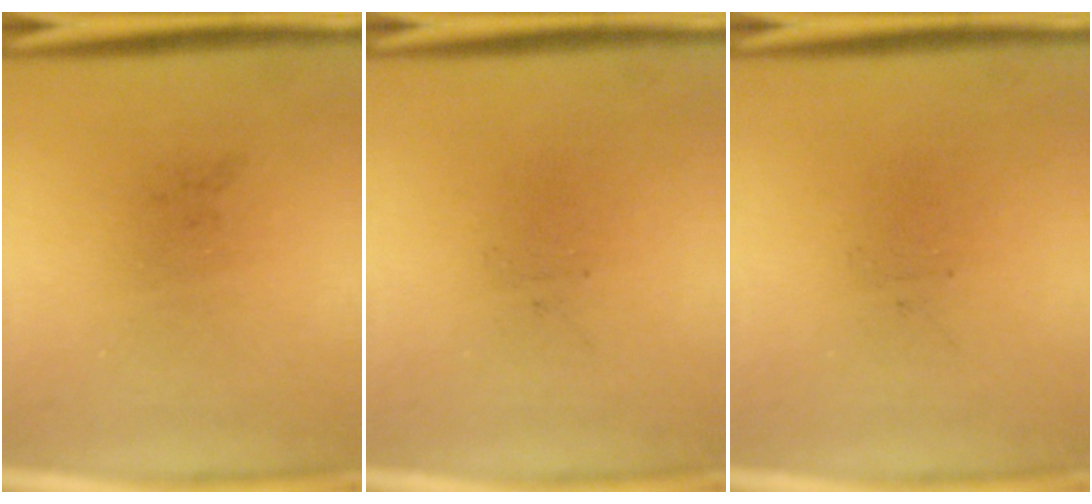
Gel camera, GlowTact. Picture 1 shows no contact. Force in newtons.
{"total": 0.0}
{"total": 0.0}